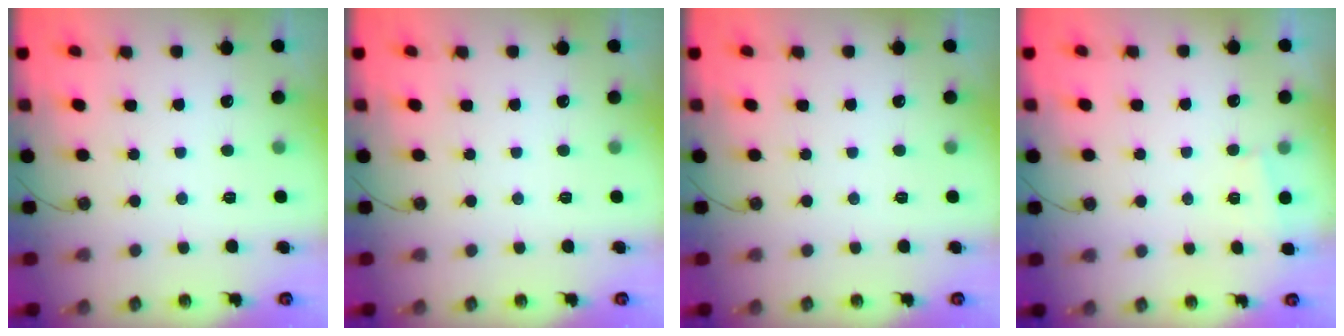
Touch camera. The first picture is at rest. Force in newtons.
{"total": 0.0}
{"total": 0.0}
{"total": 1.1, "press": 1.1, "slide": 0.1}